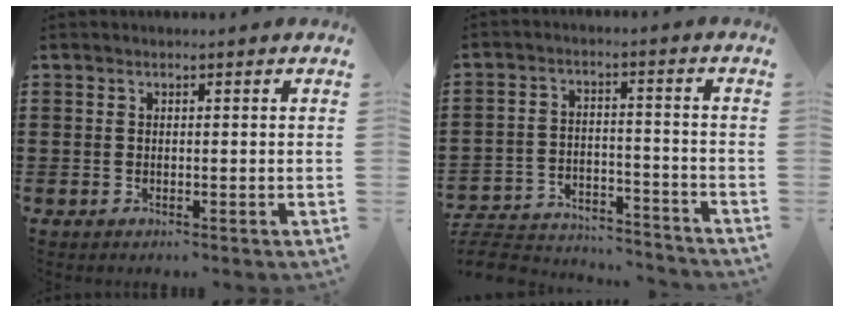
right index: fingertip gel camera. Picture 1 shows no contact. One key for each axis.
{"total": 6.2, "fx": -6.0, "fy": 0.9, "fz": 1.4, "tx": -0.039, "ty": 0.005, "tz": -0.122}